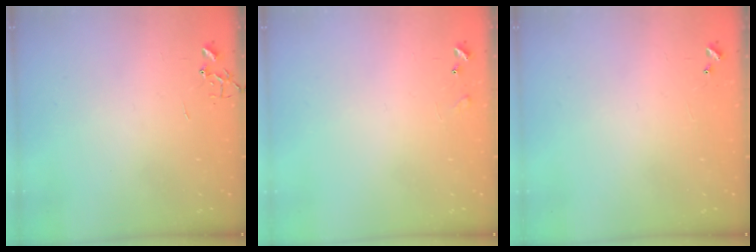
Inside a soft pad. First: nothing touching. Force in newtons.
{"total": 5.9, "press": 5.9, "slide": 0.9}
{"total": 4.1, "press": 4.1, "slide": 0.5}